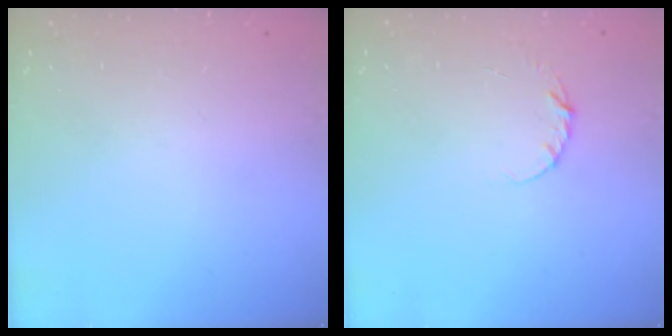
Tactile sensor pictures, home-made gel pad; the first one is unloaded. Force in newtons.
{"total": 3.5, "press": 3.4, "slide": 0.4}